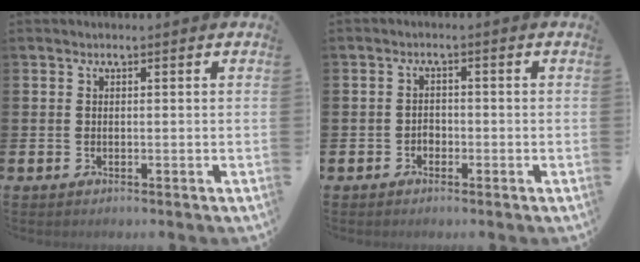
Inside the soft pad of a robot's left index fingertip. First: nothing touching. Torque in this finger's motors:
{"motor_torque": [-0.16, 0.17, 0.01, 0.00]}